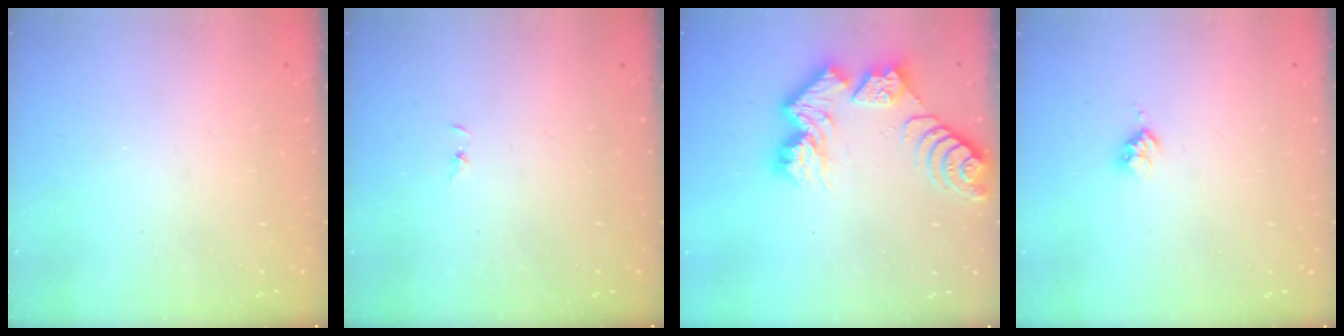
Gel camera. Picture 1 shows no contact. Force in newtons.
{"total": 0.7, "press": 0.7, "slide": 0.1}
{"total": 12.7, "press": 12.6, "slide": 1.0}
{"total": 2.5, "press": 2.5, "slide": 0.3}